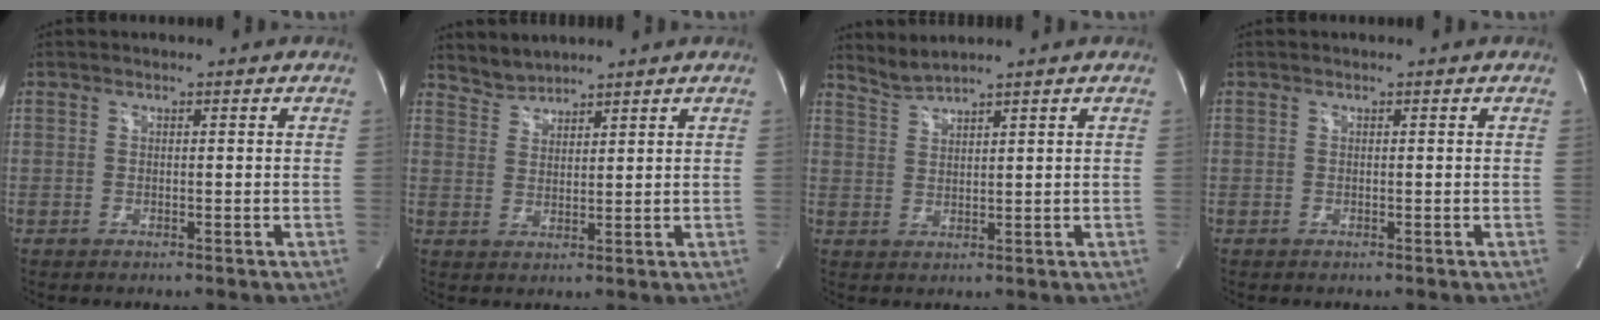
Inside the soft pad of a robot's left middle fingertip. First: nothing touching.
{"total": 3.0, "force": [3.0, 0.4, -0.5], "torque": [0.007, 0.008, 0.064]}
{"total": 2.8, "force": [2.6, -1.0, -0.1], "torque": [-0.006, 0.000, 0.062]}
{"total": 0.0}